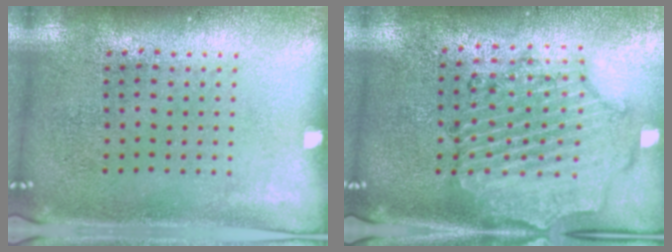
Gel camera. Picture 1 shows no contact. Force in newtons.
{"total": 1.6, "press": 1.6, "slide": 0.3}